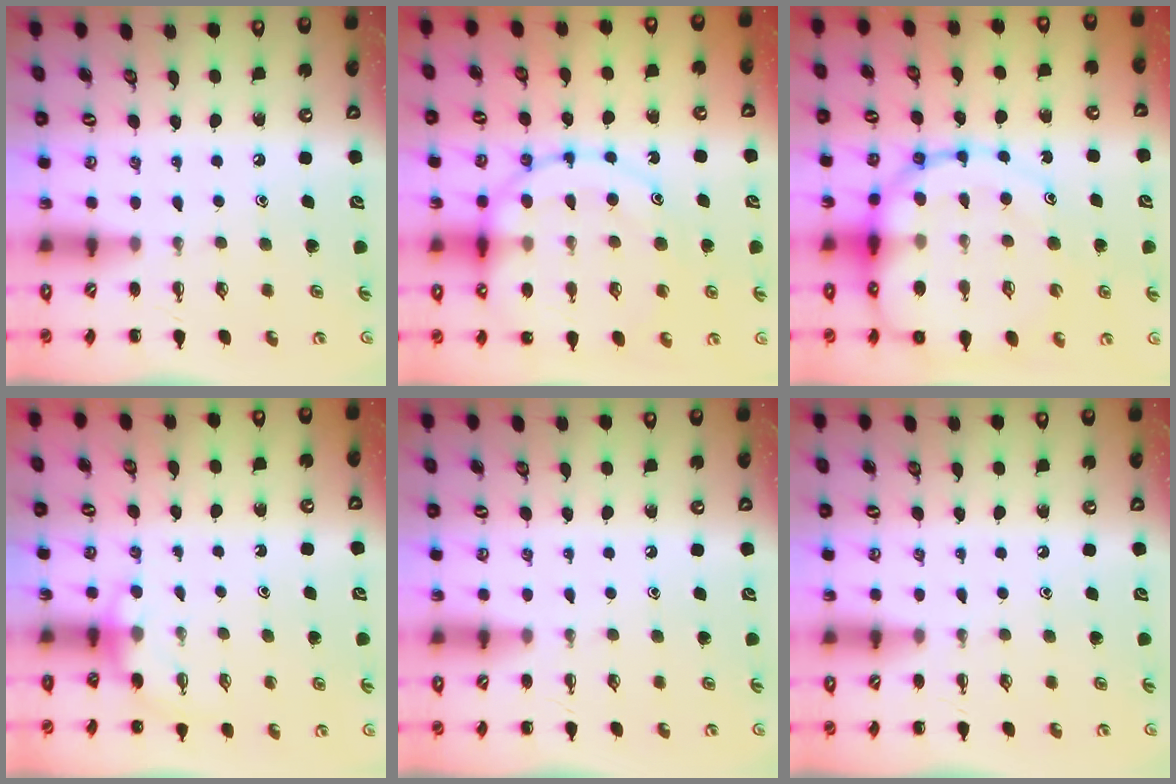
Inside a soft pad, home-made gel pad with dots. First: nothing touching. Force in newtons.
{"total": 19.1, "press": 19.0, "slide": 2.4}
{"total": 20.8, "press": 20.4, "slide": 4.1}
{"total": 4.0, "press": 3.9, "slide": 1.1}
{"total": 0.0}
{"total": 0.0}